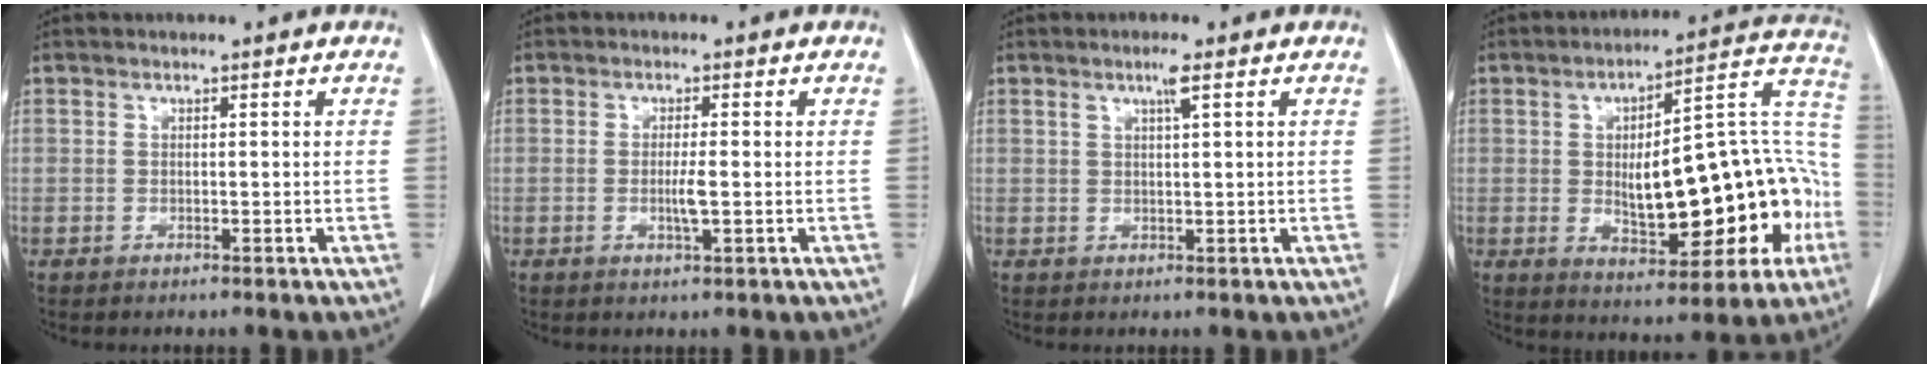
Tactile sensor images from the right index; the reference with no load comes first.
{"total": 2.8, "force": [-0.5, 0.2, 2.8], "torque": [-0.055, -0.005, -0.008]}
{"total": 2.1, "force": [1.0, -0.3, 1.8], "torque": [-0.036, 0.001, 0.020]}
{"total": 22.8, "force": [-3.6, 7.7, 21.2], "torque": [-0.251, 0.045, -0.031]}